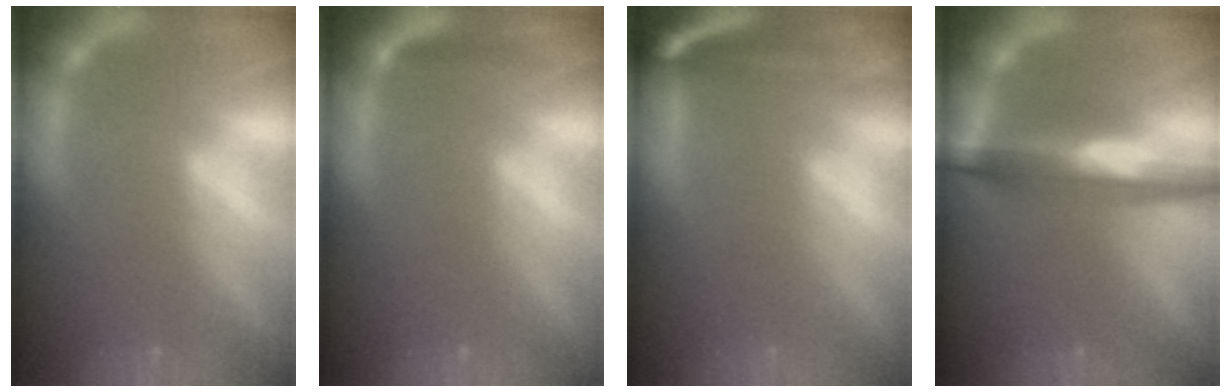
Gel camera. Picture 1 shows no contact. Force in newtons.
{"total": 1.4}
{"total": 8.0}
{"total": 7.1}